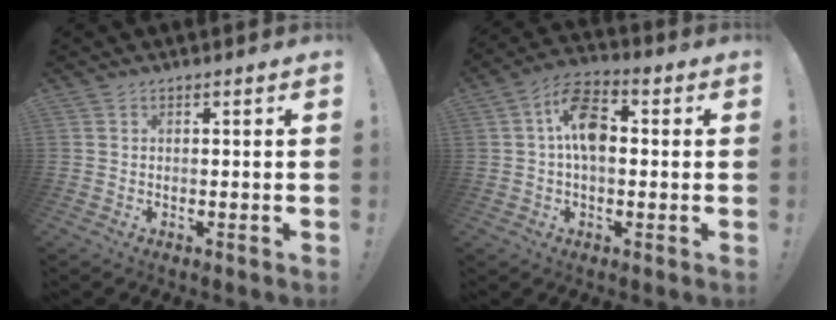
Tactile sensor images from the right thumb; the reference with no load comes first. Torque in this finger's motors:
{"motor_torque": [0.41, 0.43, 0.09, 0.12, 0.03]}